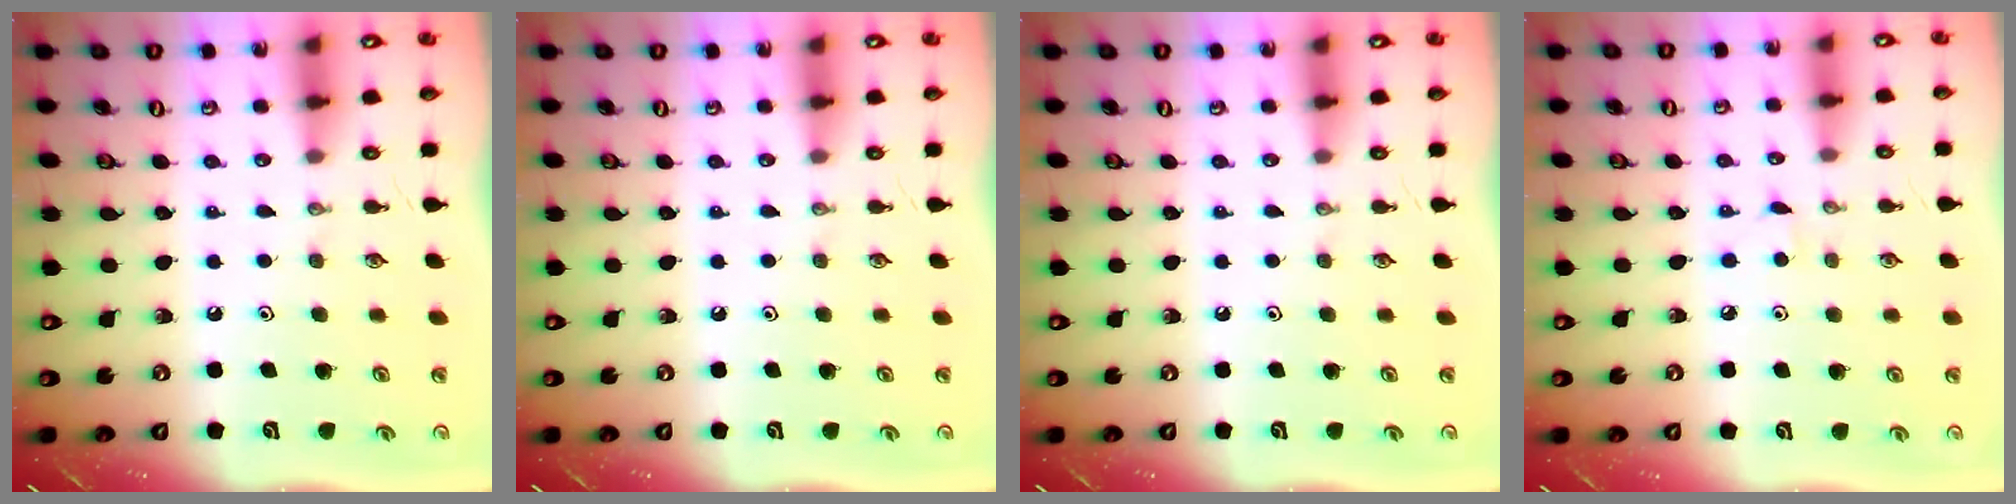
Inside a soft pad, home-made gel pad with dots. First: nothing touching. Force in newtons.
{"total": 0.0}
{"total": 0.0}
{"total": 2.9, "press": 2.9, "slide": 0.4}